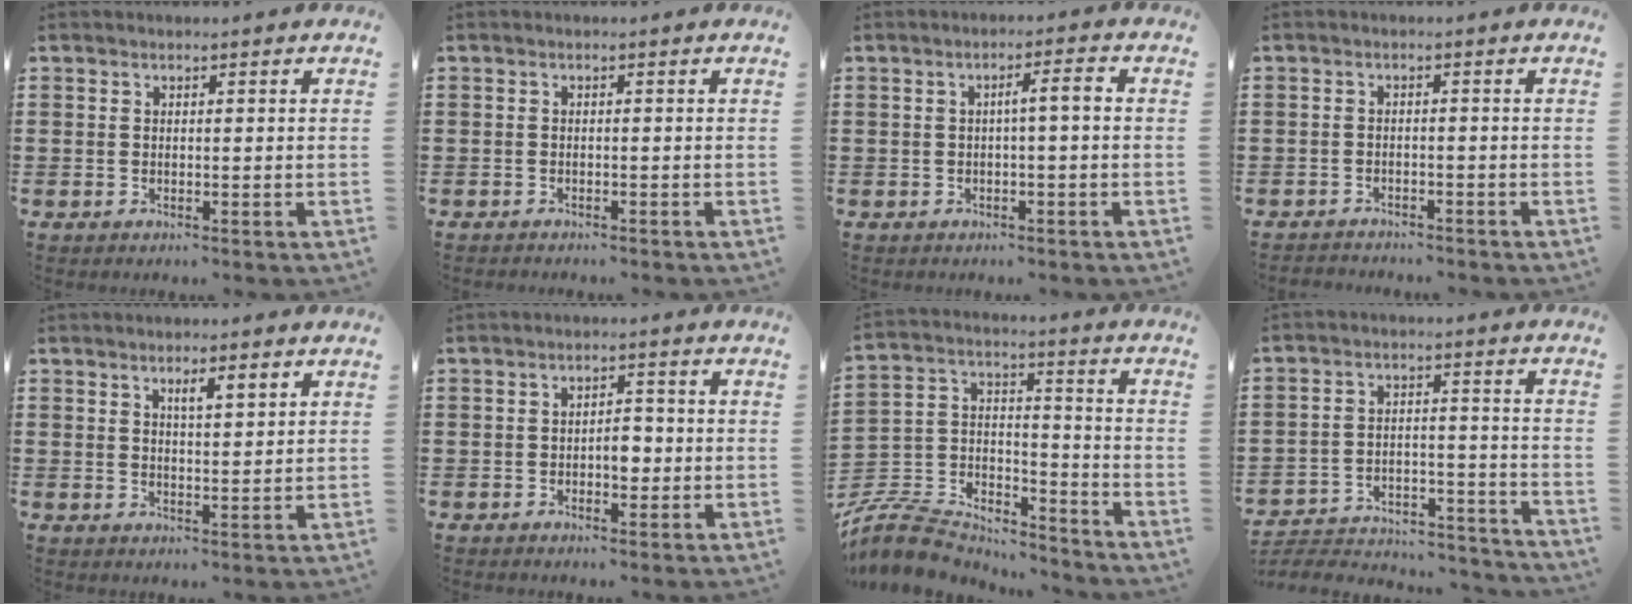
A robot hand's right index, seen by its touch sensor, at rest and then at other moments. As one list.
[{"total": 0.8, "force": [-0.8, 0.0, 0.0], "torque": [-0.002, -0.001, -0.017]}, {"total": 2.7, "force": [-0.4, 0.1, 2.7], "torque": [-0.047, 0.000, -0.010]}, {"total": 1.7, "force": [-1.6, 0.2, 0.0], "torque": [-0.005, 0.000, -0.036]}, {"total": 3.0, "force": [1.4, 0.6, 2.6], "torque": [-0.045, 0.001, 0.020]}, {"total": 3.2, "force": [-0.7, 1.7, 2.6], "torque": [-0.040, 0.000, -0.015]}, {"total": 9.3, "force": [-8.5, 2.8, 2.2], "torque": [-0.070, 0.009, -0.173]}, {"total": 4.2, "force": [-4.0, 0.9, 1.0], "torque": [-0.022, 0.000, -0.083]}]